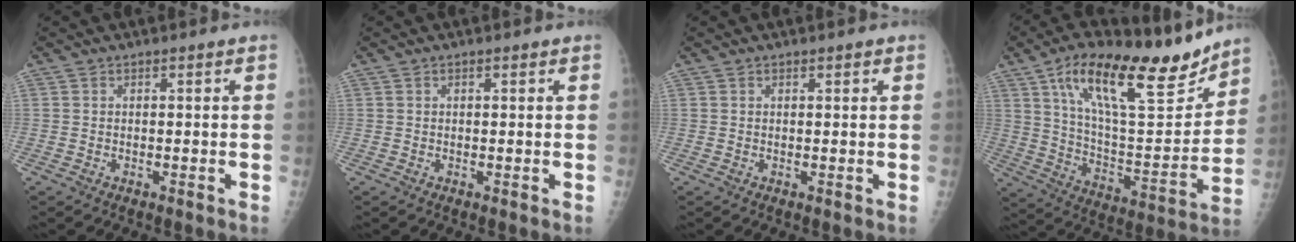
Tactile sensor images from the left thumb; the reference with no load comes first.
{"total": 0.5, "force": [0.3, 0.2, 0.4], "torque": [-0.008, 0.000, 0.003]}
{"total": 0.8, "force": [0.5, 0.3, 0.6], "torque": [-0.008, -0.001, 0.007]}
{"total": 24.3, "force": [16.3, 7.7, 16.3], "torque": [-0.224, -0.061, 0.277]}